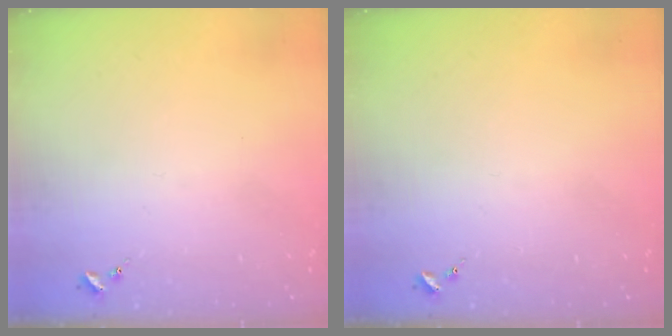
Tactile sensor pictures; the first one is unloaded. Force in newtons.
{"total": 0.0}